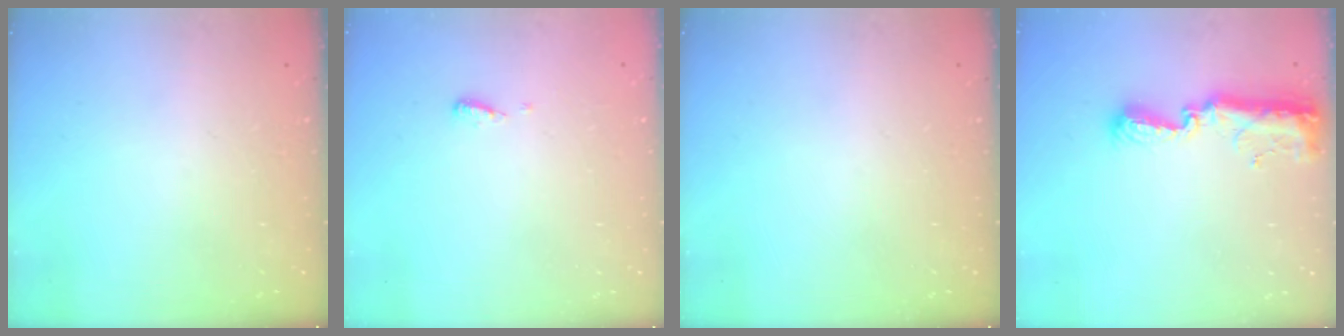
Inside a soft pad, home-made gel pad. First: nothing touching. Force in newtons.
{"total": 4.1, "press": 4.1, "slide": 0.4}
{"total": 0.0}
{"total": 12.7, "press": 11.4, "slide": 5.6}